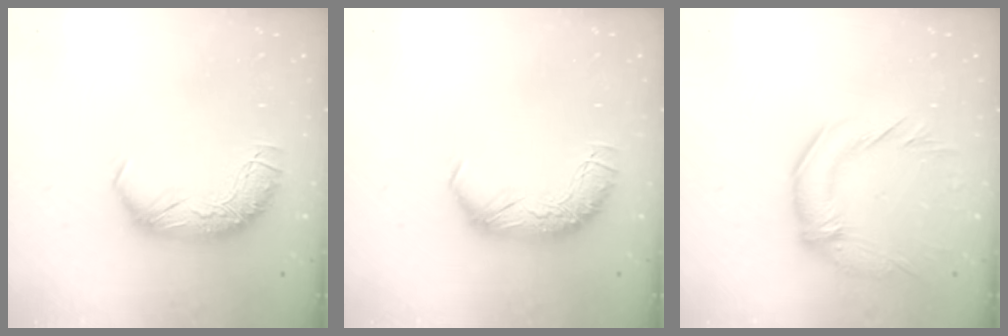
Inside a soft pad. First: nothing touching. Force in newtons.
{"total": 0.0}
{"total": 2.8, "press": 1.9, "slide": 2.2}